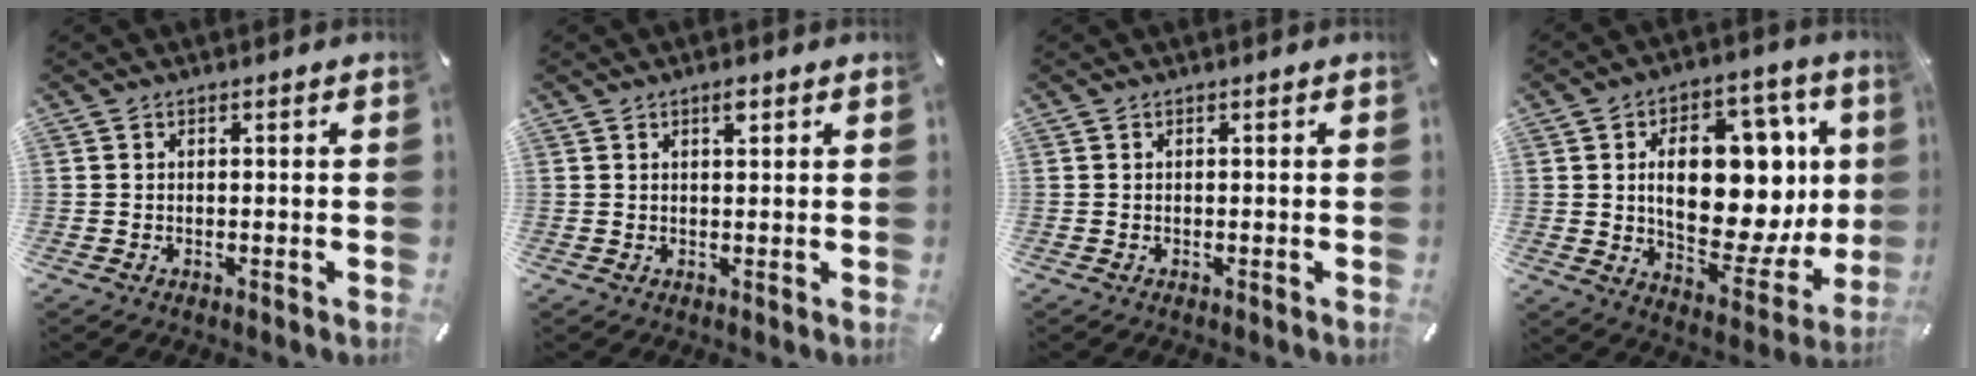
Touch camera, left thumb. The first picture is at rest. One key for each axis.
{"total": 1.9, "fx": 1.0, "fy": 0.7, "fz": 1.4, "tx": -0.023, "ty": -0.001, "tz": 0.015}
{"total": 0.0}
{"total": 23.9, "fx": 4.4, "fy": 14.1, "fz": 18.8, "tx": -0.269, "ty": -0.037, "tz": 0.075}